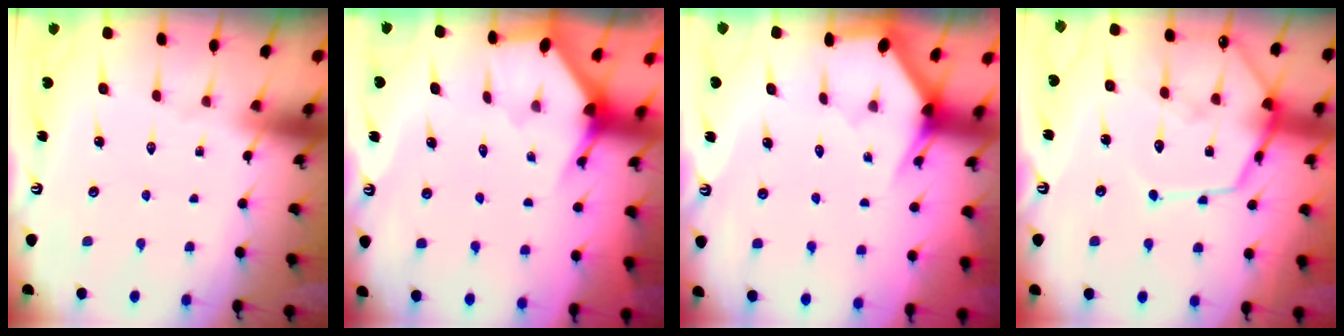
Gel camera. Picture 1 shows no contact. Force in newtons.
{"total": 2.3, "press": 2.3, "slide": 0.1}
{"total": 2.9, "press": 2.9, "slide": 0.1}
{"total": 12.6, "press": 12.6, "slide": 1.2}